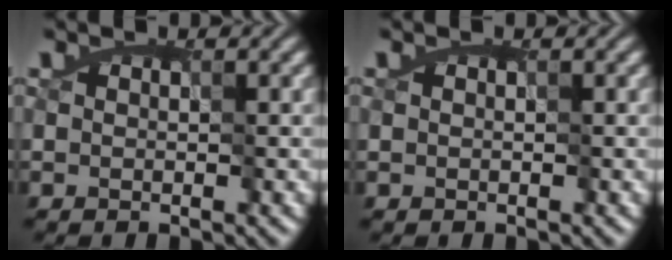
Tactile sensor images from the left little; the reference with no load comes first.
{"total": 0.0}